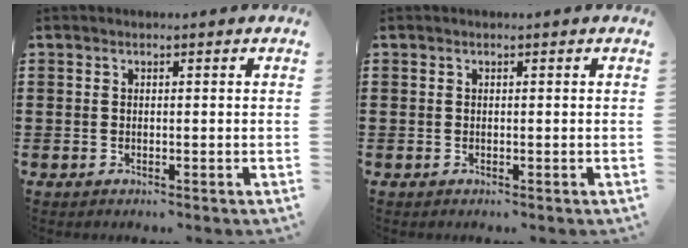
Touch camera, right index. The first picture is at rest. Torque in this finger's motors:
{"motor_torque": [0.00, 0.00, 0.00, -0.01]}